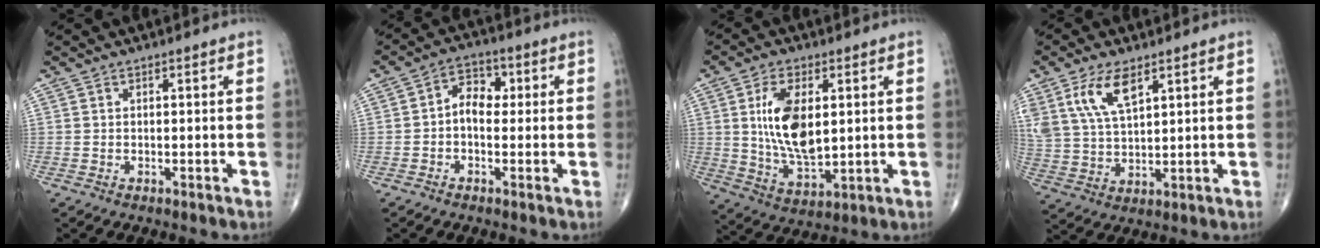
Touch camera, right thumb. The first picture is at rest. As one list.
[{"total": 5.8, "force": [0.0, 4.1, 4.1], "torque": [-0.040, 0.021, -0.011]}, {"total": 13.2, "force": [2.3, 6.7, 11.1], "torque": [-0.201, -0.019, 0.051]}, {"total": 9.8, "force": [5.2, 4.3, 7.1], "torque": [-0.140, -0.016, 0.111]}]